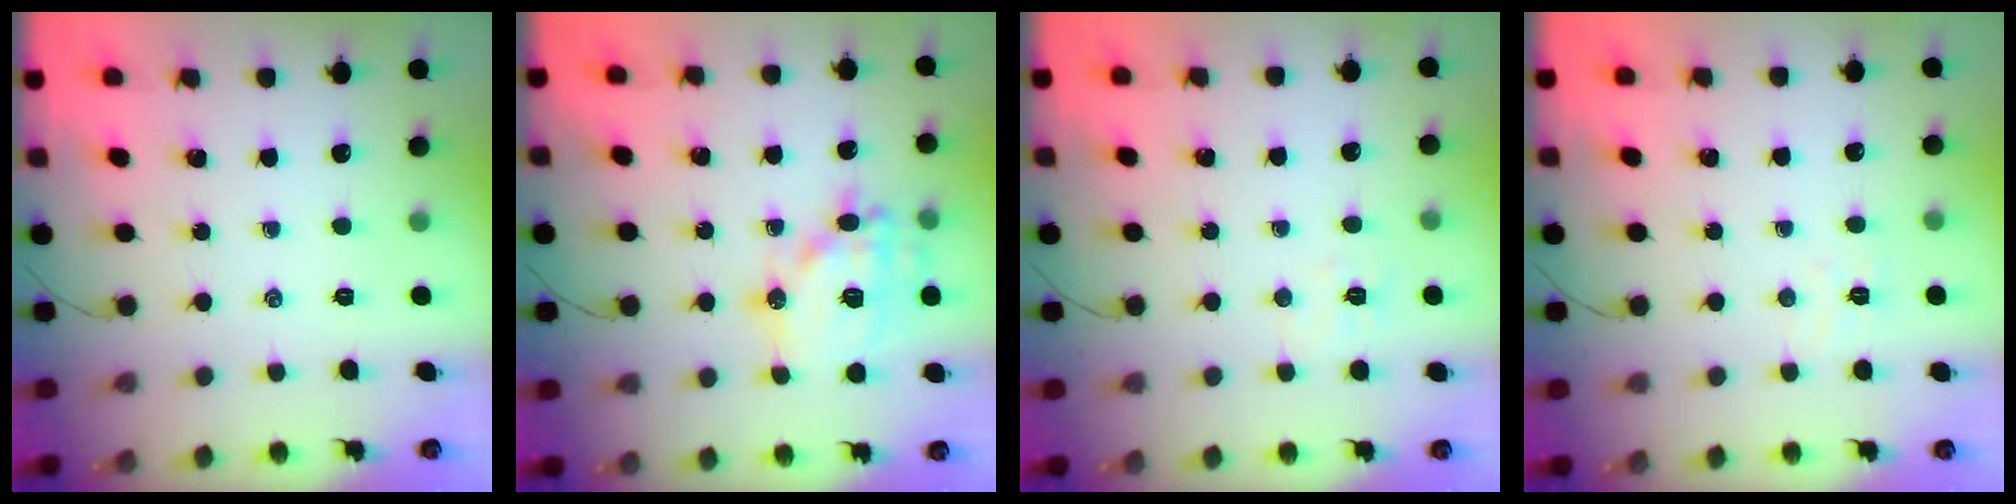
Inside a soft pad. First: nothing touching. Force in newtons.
{"total": 16.1, "press": 16.0, "slide": 2.0}
{"total": 5.0, "press": 4.8, "slide": 1.3}
{"total": 3.3, "press": 3.2, "slide": 0.8}